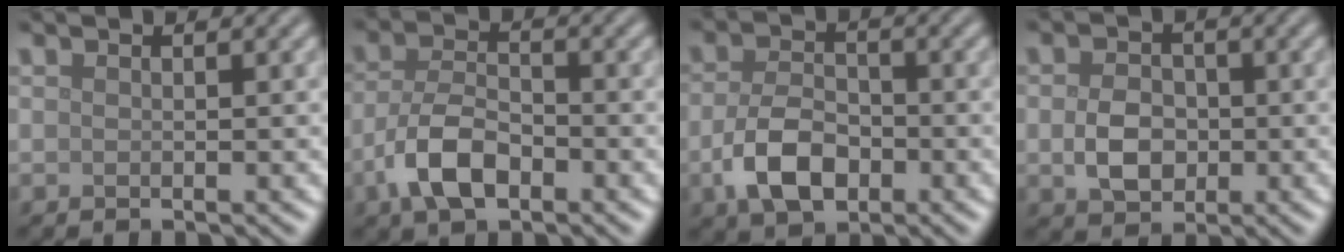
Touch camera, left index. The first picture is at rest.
{"total": 5.3, "force": [-2.6, 2.7, 3.8], "torque": [-0.075, 0.002, -0.057]}
{"total": 5.3, "force": [-1.9, 3.3, 3.7], "torque": [-0.077, -0.003, -0.039]}
{"total": 3.7, "force": [-0.5, 2.8, 2.4], "torque": [-0.046, -0.001, -0.012]}